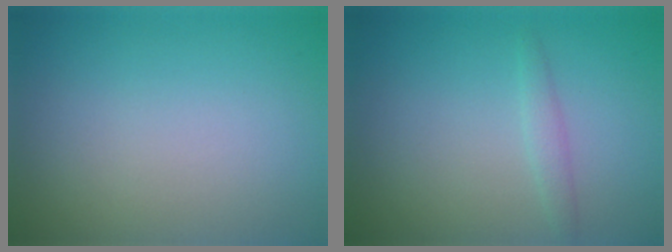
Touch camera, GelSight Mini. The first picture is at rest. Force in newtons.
{"total": 1.2, "press": 1.2, "slide": 0.1}